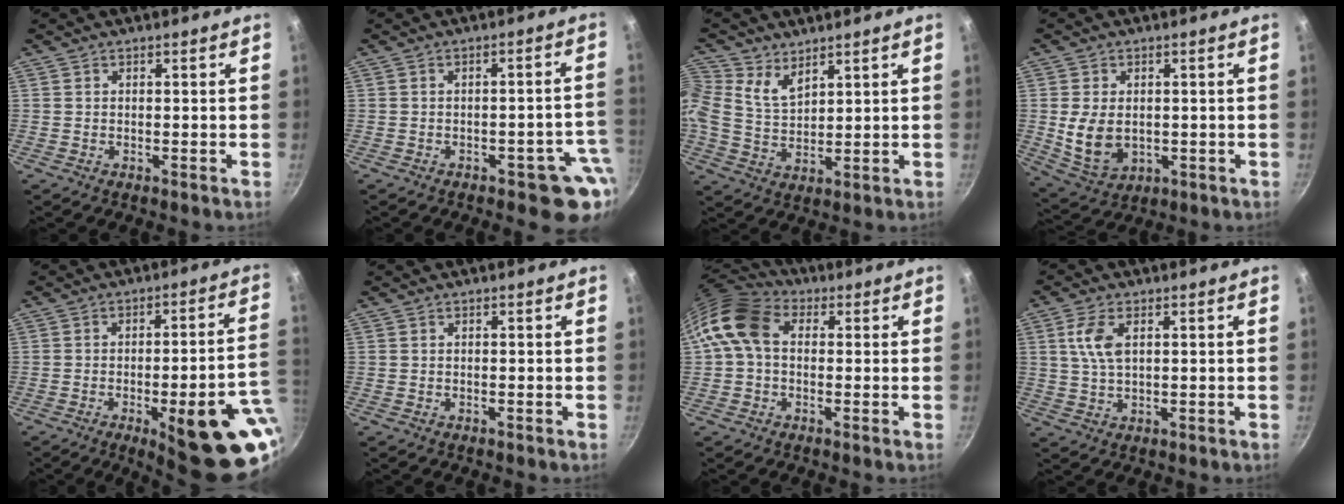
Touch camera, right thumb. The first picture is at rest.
{"total": 8.2, "force": [-3.4, 4.1, 6.2], "torque": [-0.014, 0.039, -0.034]}
{"total": 8.4, "force": [4.6, 5.6, 4.3], "torque": [-0.091, -0.007, 0.090]}
{"total": 9.0, "force": [0.0, 6.3, 6.4], "torque": [-0.113, -0.013, 0.016]}
{"total": 21.5, "force": [-7.1, 6.1, 19.4], "torque": [-0.202, 0.017, -0.086]}
{"total": 0.0}
{"total": 10.6, "force": [1.3, 7.7, 7.1], "torque": [-0.122, 0.025, 0.002]}
{"total": 5.8, "force": [1.7, 3.0, 4.7], "torque": [-0.095, -0.001, 0.034]}